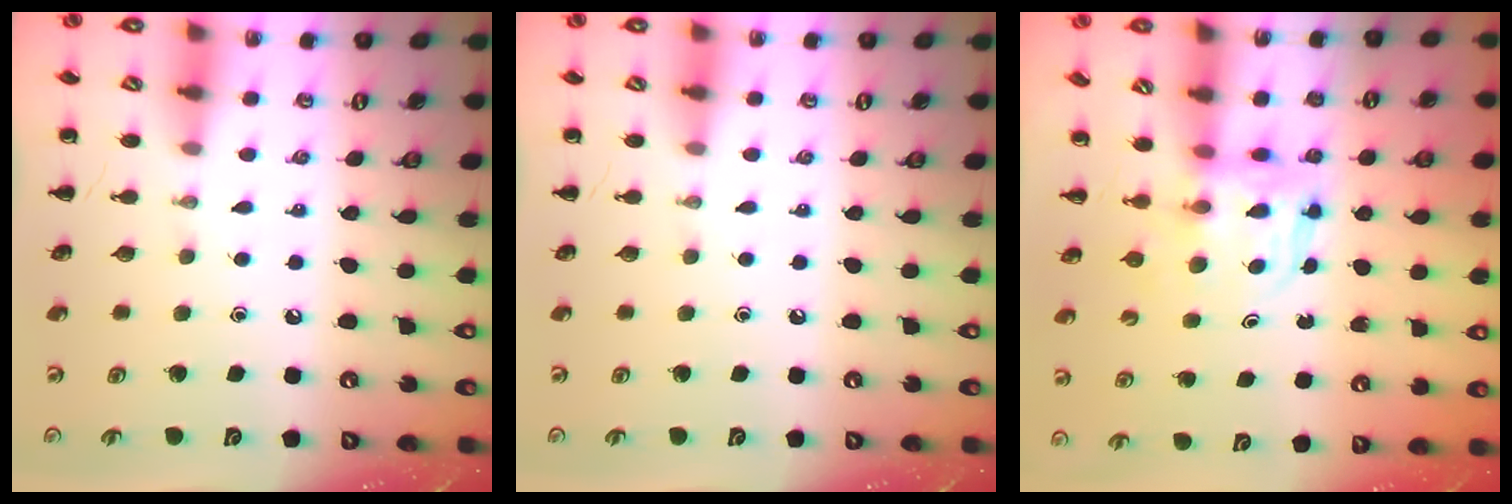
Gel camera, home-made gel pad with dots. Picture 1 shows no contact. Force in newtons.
{"total": 0.0}
{"total": 3.6, "press": 3.6, "slide": 0.2}